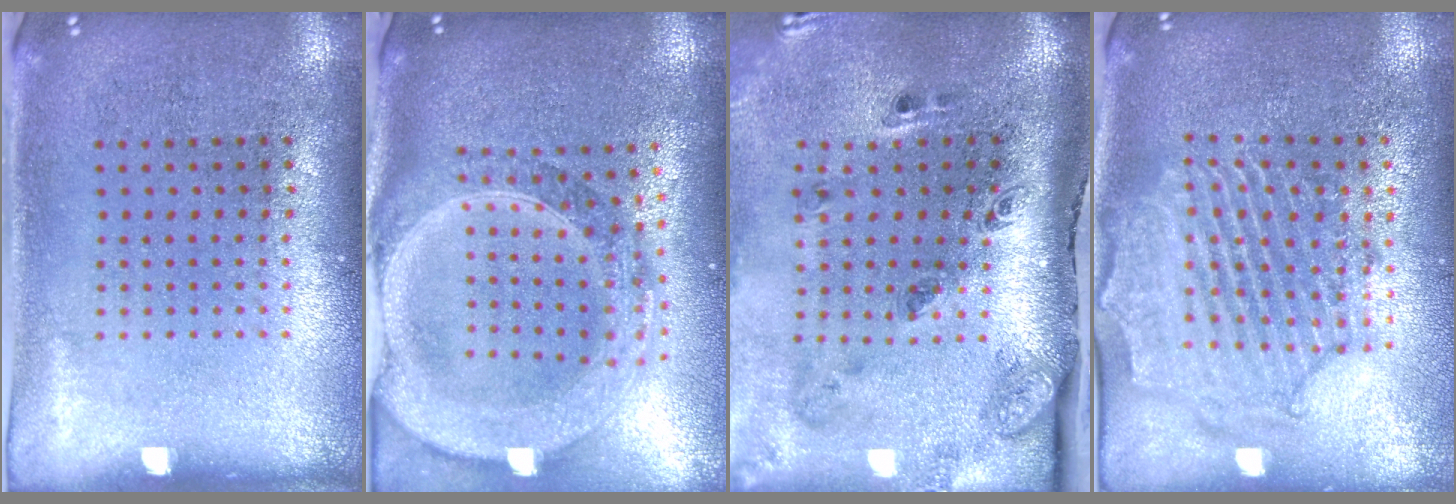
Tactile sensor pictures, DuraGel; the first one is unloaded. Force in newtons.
{"total": 3.0, "press": 2.6, "slide": 1.7}
{"total": 3.5, "press": 2.2, "slide": 2.7}
{"total": 2.3, "press": 2.1, "slide": 0.8}